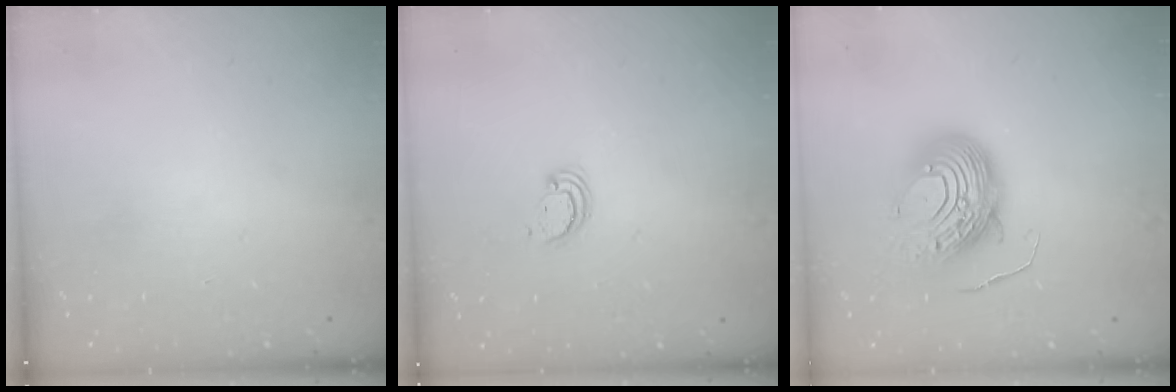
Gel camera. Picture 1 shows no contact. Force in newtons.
{"total": 2.6, "press": 2.6, "slide": 0.2}
{"total": 12.5, "press": 12.4, "slide": 1.3}